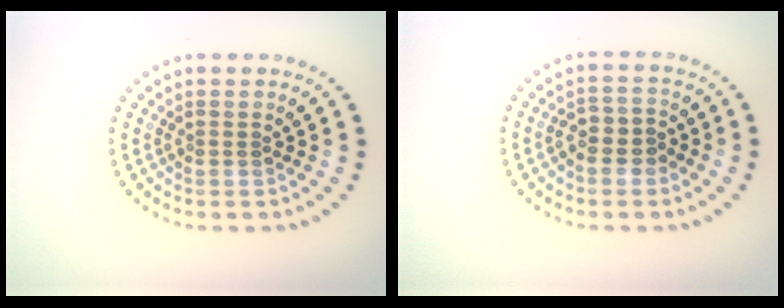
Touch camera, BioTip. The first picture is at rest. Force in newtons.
{"total": 2.5, "press": 2.3, "slide": 0.9}